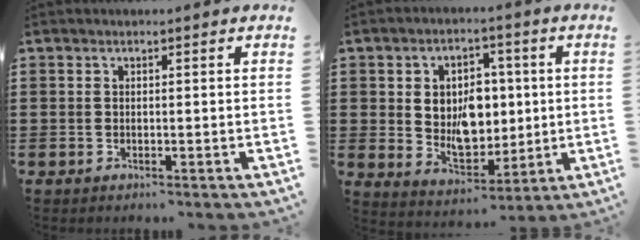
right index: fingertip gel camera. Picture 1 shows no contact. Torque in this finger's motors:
{"motor_torque": [1.38, 0.76, 1.05, 0.21]}